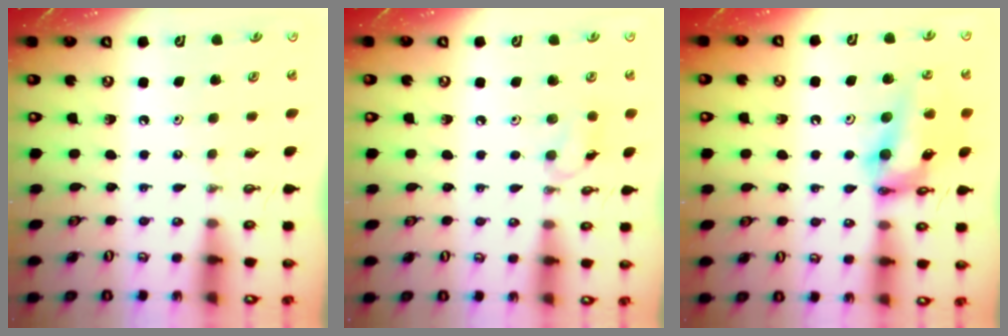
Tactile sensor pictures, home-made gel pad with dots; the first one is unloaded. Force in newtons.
{"total": 6.6, "press": 6.6, "slide": 0.6}
{"total": 15.3, "press": 15.2, "slide": 1.5}